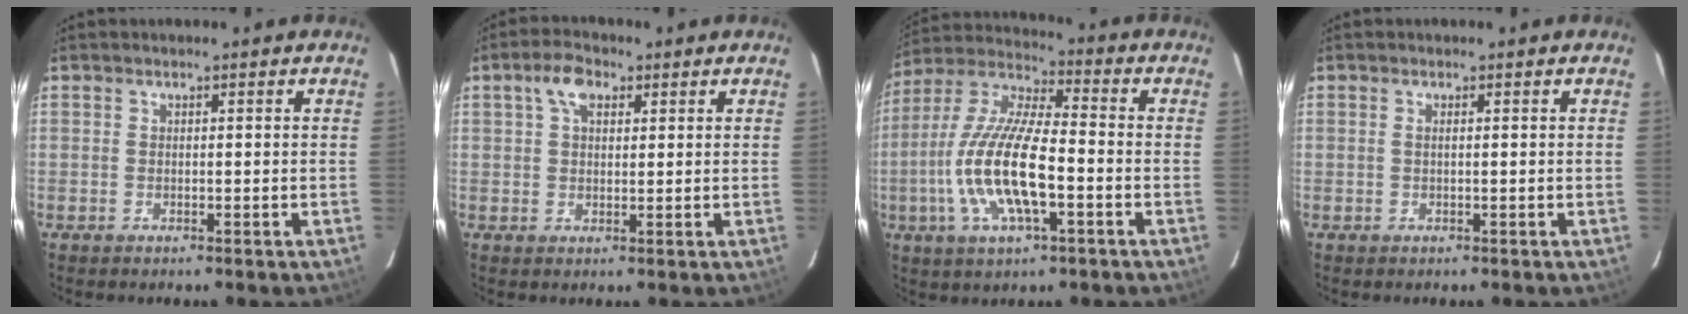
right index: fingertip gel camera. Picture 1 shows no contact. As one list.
[{"total": 4.3, "force": [2.2, 2.4, 2.9], "torque": [-0.052, 0.015, 0.039]}, {"total": 16.5, "force": [-4.4, 4.9, 15.2], "torque": [-0.310, -0.008, -0.086]}, {"total": 0.6, "force": [0.1, 0.0, 0.6], "torque": [-0.014, 0.002, 0.000]}]